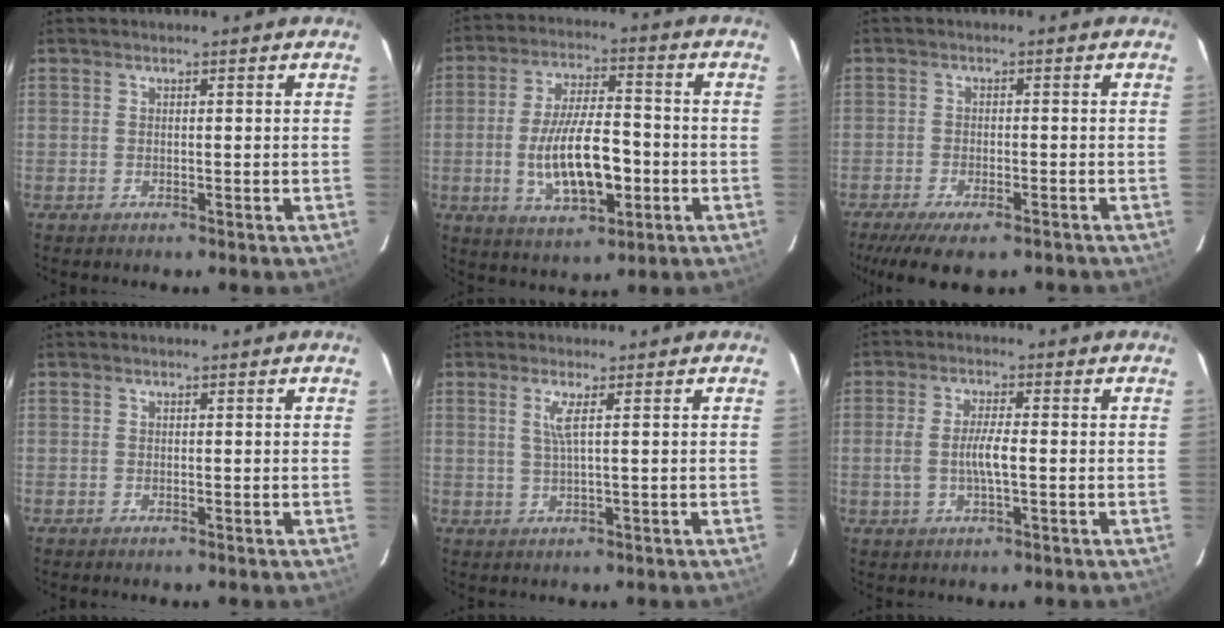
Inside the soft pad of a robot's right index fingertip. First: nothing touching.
{"total": 14.0, "force": [-3.1, 5.3, 12.6], "torque": [-0.243, -0.007, -0.044]}
{"total": 10.4, "force": [-7.9, 3.3, 5.9], "torque": [-0.135, -0.032, -0.128]}
{"total": 0.0}
{"total": 2.6, "force": [0.8, -0.6, 2.3], "torque": [-0.045, -0.003, 0.017]}
{"total": 5.3, "force": [-0.7, 1.3, 5.1], "torque": [-0.100, 0.001, -0.011]}